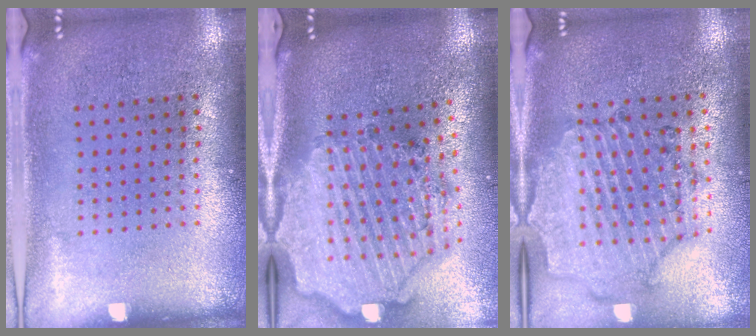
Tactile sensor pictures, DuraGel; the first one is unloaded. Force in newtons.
{"total": 3.9, "press": 3.2, "slide": 2.2}
{"total": 1.6, "press": 1.6, "slide": 0.3}